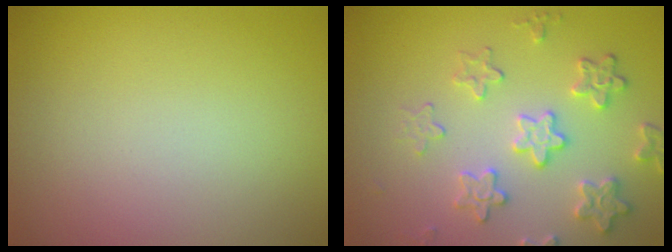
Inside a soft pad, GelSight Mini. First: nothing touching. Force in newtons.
{"total": 4.2, "press": 3.7, "slide": 2.0}